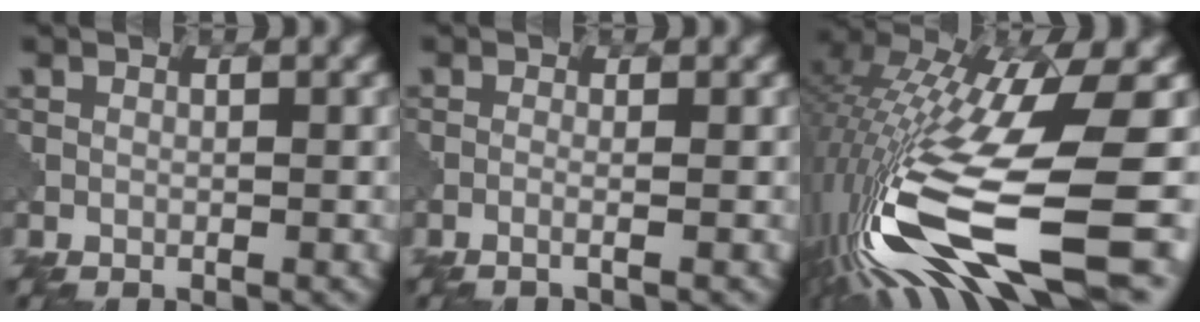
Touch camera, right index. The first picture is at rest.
{"total": 1.5, "force": [-0.3, 0.6, 1.4], "torque": [-0.010, -0.003, -0.028]}
{"total": 14.7, "force": [-3.9, 3.8, 13.6], "torque": [-0.277, -0.017, -0.054]}